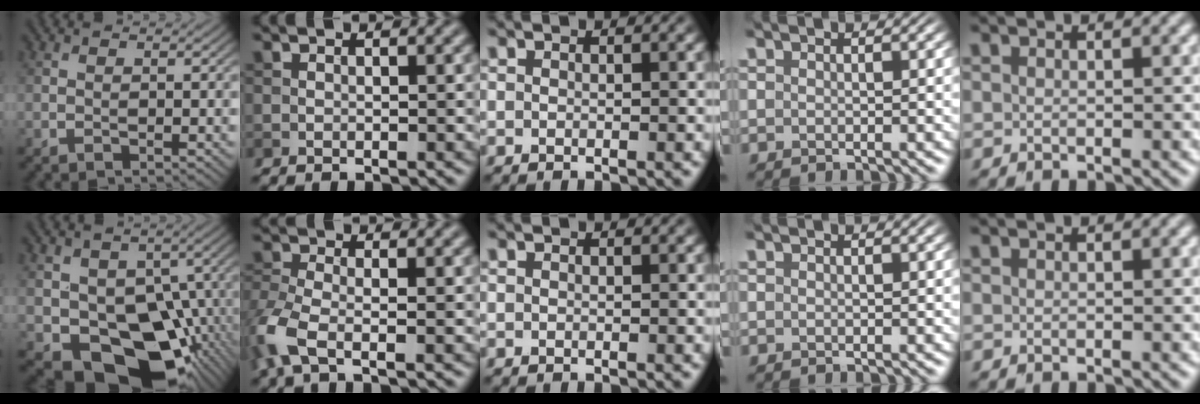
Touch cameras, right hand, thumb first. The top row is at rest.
{"thumb": {"total": 13.1, "force": [-3.4, 9.1, 8.8], "torque": [-0.138, -0.030, -0.054]}, "index": {"total": 4.8, "force": [-2.4, 2.0, 3.7], "torque": [-0.102, -0.013, -0.061]}}